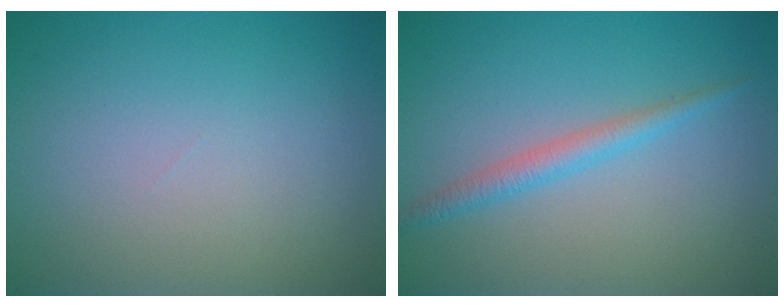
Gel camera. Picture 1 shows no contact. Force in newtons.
{"total": 2.0, "press": 2.0, "slide": 0.0}